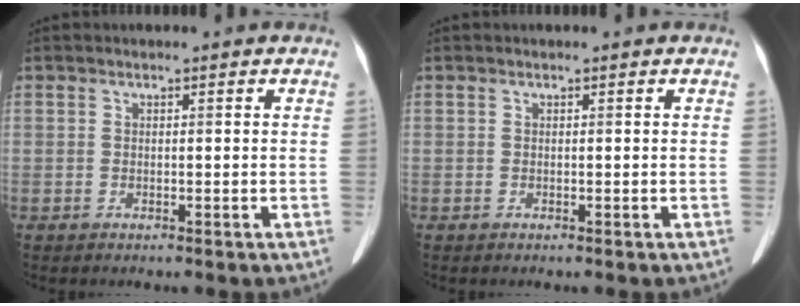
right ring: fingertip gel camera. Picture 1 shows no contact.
{"total": 0.0}